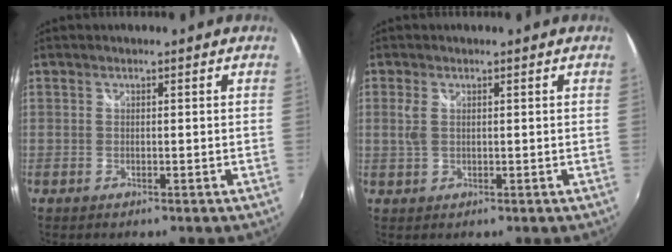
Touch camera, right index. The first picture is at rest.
{"total": 2.3, "force": [0.6, 1.3, 1.9], "torque": [-0.039, -0.001, 0.011]}